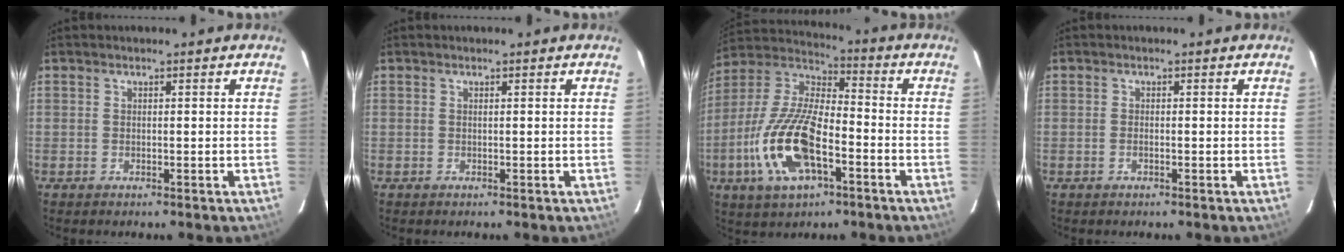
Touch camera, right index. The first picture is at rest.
{"total": 0.0}
{"total": 18.2, "force": [-6.5, 7.5, 15.2], "torque": [-0.327, -0.008, -0.125]}
{"total": 0.8, "force": [-0.3, 0.4, 0.6], "torque": [-0.014, 0.000, -0.006]}